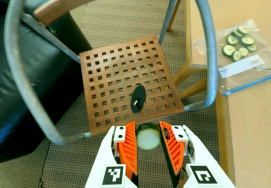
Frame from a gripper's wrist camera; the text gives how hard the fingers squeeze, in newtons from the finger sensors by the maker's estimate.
{"total": 11.3, "left": 11.7, "right": 11.0}